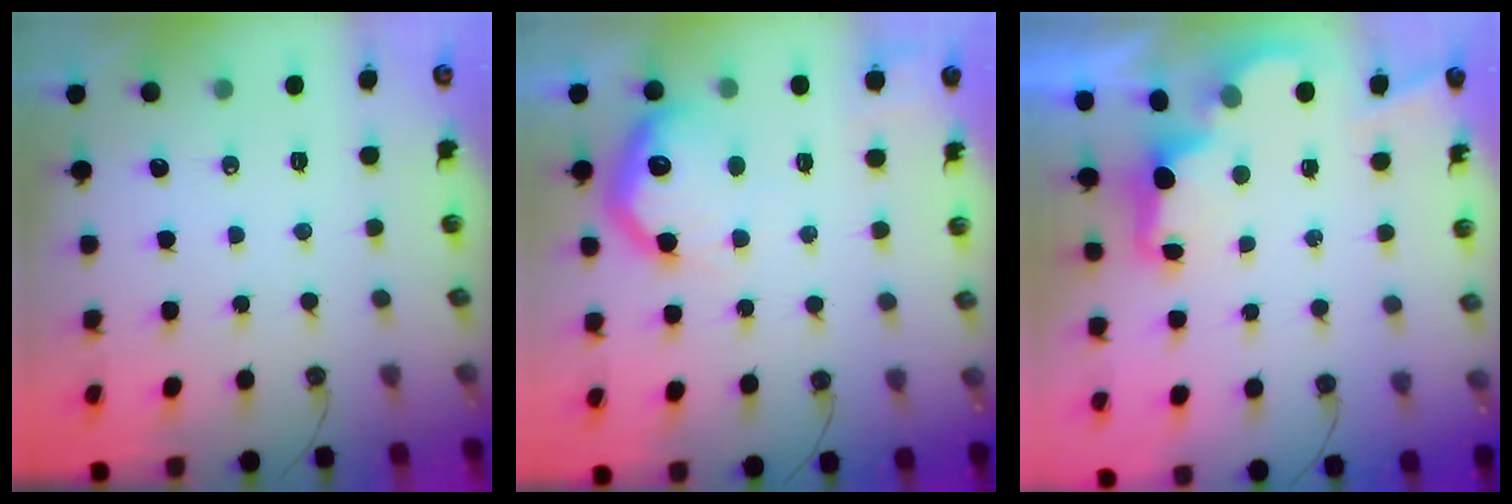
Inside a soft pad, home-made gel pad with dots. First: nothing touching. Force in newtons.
{"total": 15.2, "press": 15.2, "slide": 1.1}
{"total": 2.7, "press": 2.5, "slide": 0.8}